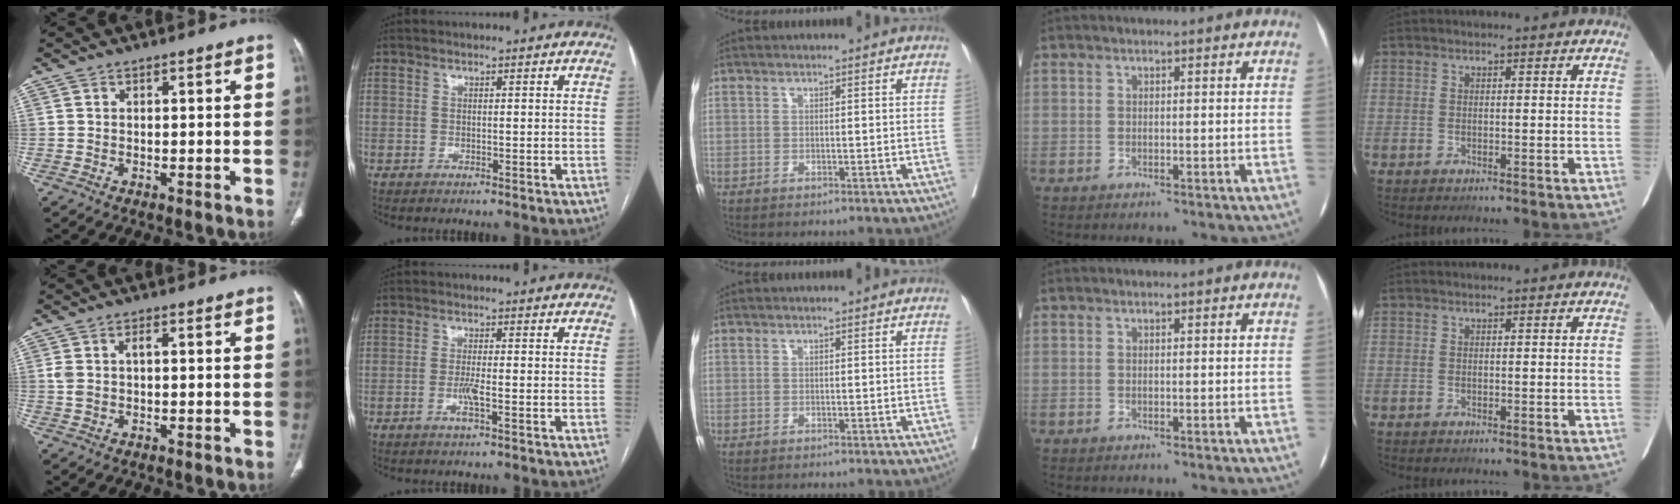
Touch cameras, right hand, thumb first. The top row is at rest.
{"thumb": {"total": 3.3, "force": [0.3, 1.8, 2.7], "torque": [-0.072, 0.014, 0.008]}, "index": {"total": 2.6, "force": [-0.9, -0.1, 2.4], "torque": [-0.051, -0.006, -0.021]}}